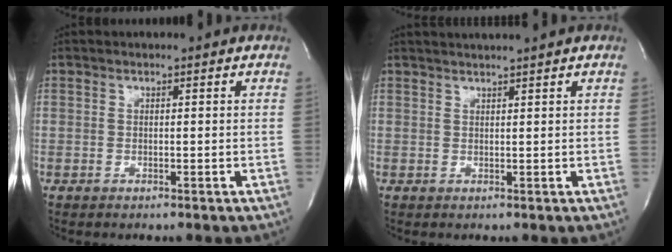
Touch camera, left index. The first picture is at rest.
{"total": 3.8, "force": [3.4, -1.0, 1.4], "torque": [-0.015, 0.014, 0.052]}